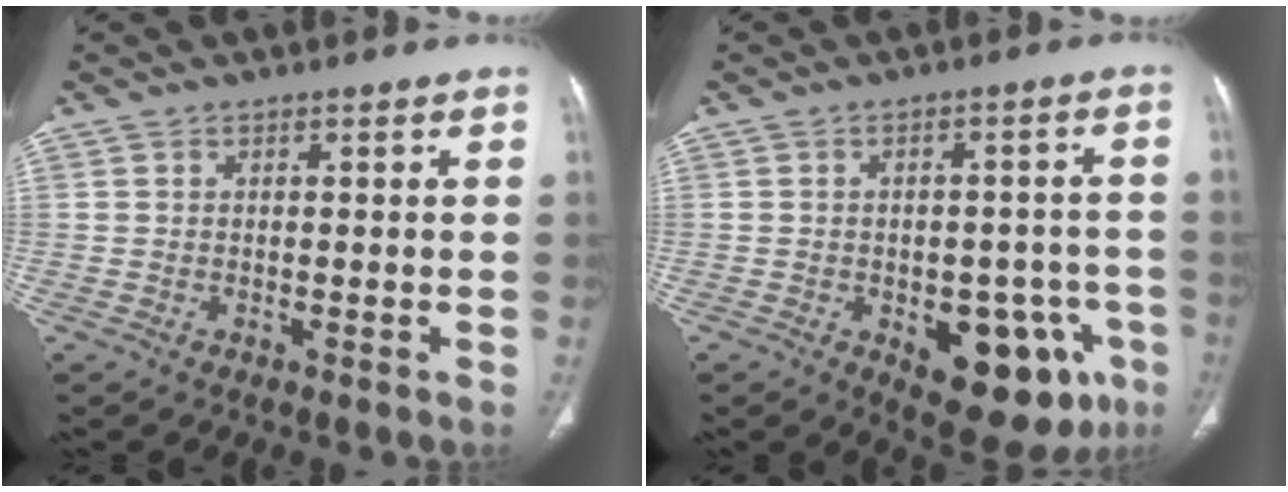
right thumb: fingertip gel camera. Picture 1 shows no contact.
{"total": 15.4, "force": [-6.2, 8.1, 11.5], "torque": [-0.107, 0.024, -0.067]}